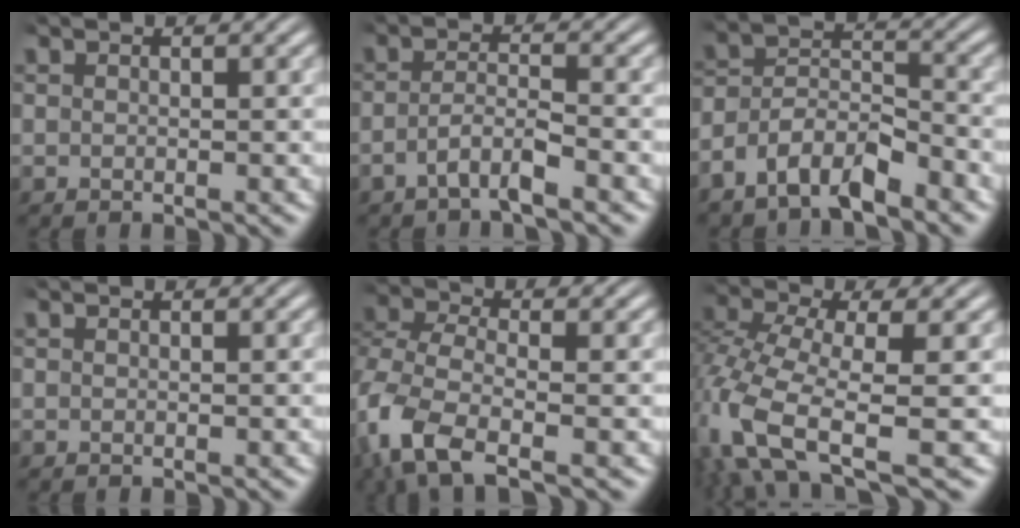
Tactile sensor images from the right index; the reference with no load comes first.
{"total": 3.5, "force": [-2.7, 1.2, 2.0], "torque": [-0.044, -0.013, -0.047]}
{"total": 7.8, "force": [-4.8, 5.4, 2.8], "torque": [-0.069, -0.025, -0.087]}
{"total": 0.0}
{"total": 6.9, "force": [-2.6, 4.3, 4.6], "torque": [-0.143, -0.048, -0.027]}
{"total": 9.1, "force": [-3.6, 5.5, 6.3], "torque": [-0.175, -0.058, -0.041]}